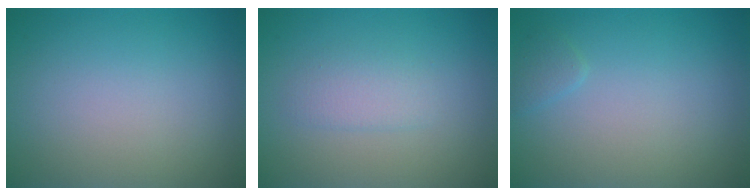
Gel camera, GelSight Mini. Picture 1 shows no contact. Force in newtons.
{"total": 1.7, "press": 1.7, "slide": 0.1}
{"total": 0.8, "press": 0.8, "slide": 0.1}